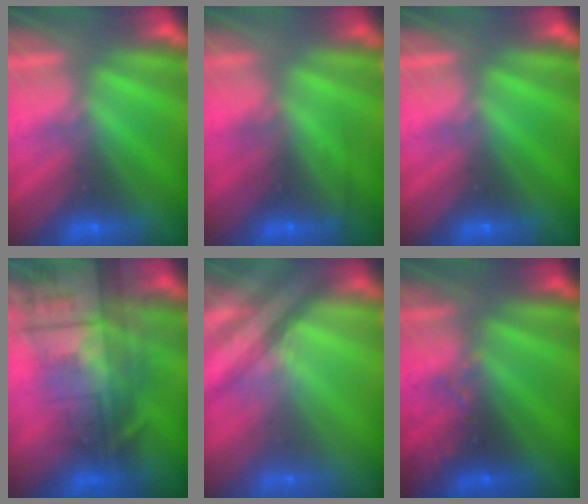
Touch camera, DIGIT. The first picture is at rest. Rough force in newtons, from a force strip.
{"total": 2.4}
{"total": 0.0}
{"total": 7.7}
{"total": 2.4}
{"total": 2.9}